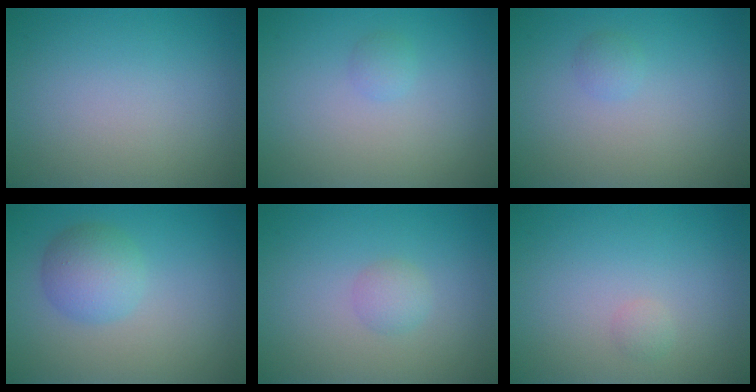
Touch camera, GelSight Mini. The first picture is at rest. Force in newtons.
{"total": 0.8, "press": 0.8, "slide": 0.1}
{"total": 0.8, "press": 0.8, "slide": 0.0}
{"total": 3.4, "press": 3.4, "slide": 0.2}
{"total": 1.3, "press": 1.3, "slide": 0.1}
{"total": 0.6, "press": 0.6, "slide": 0.1}